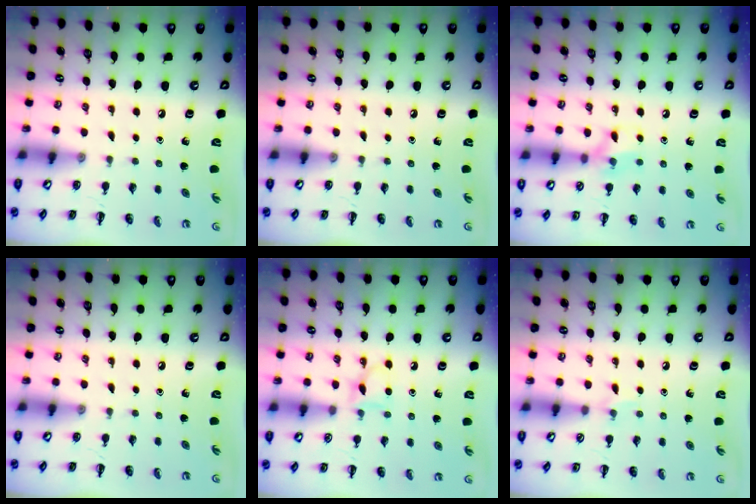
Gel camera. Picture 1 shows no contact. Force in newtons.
{"total": 0.0}
{"total": 8.1, "press": 7.9, "slide": 1.8}
{"total": 0.0}
{"total": 4.7, "press": 4.4, "slide": 1.5}
{"total": 5.2, "press": 4.8, "slide": 1.9}